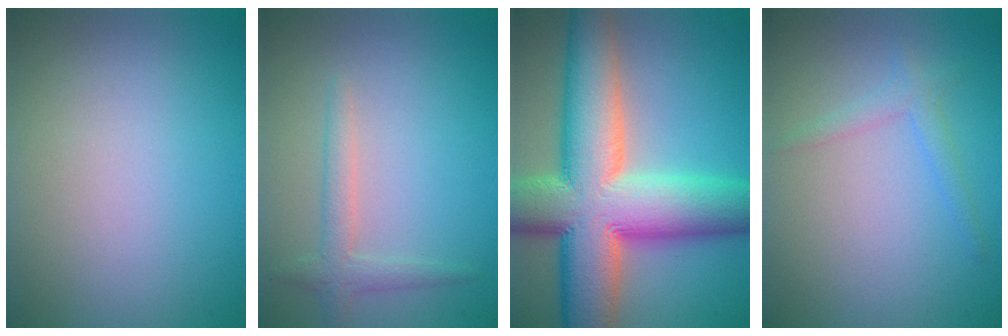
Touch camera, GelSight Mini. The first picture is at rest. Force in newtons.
{"total": 2.0, "press": 2.0, "slide": 0.0}
{"total": 15.2, "press": 15.2, "slide": 0.8}
{"total": 1.5, "press": 1.5, "slide": 0.0}